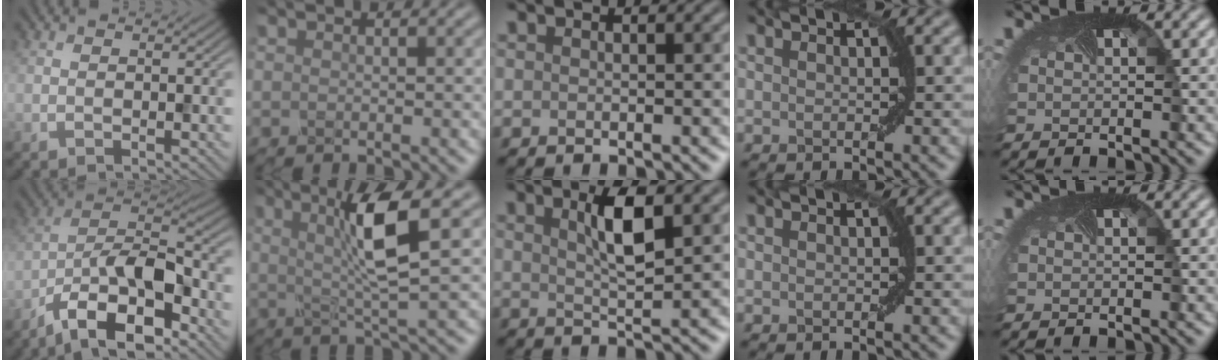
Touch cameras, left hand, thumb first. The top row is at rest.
{"thumb": {"total": 12.3, "force": [-7.5, 4.6, 8.6], "torque": [-0.147, 0.005, -0.152]}, "index": {"total": 6.2, "force": [1.3, 0.7, 6.0], "torque": [-0.115, 0.000, 0.029]}, "middle": {"total": 3.5, "force": [1.1, 0.8, 3.3], "torque": [-0.059, 0.000, 0.025]}}